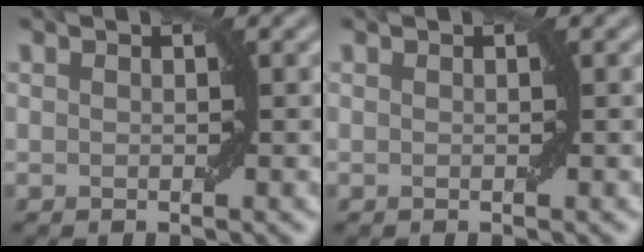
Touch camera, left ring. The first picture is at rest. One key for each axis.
{"total": 0.0}